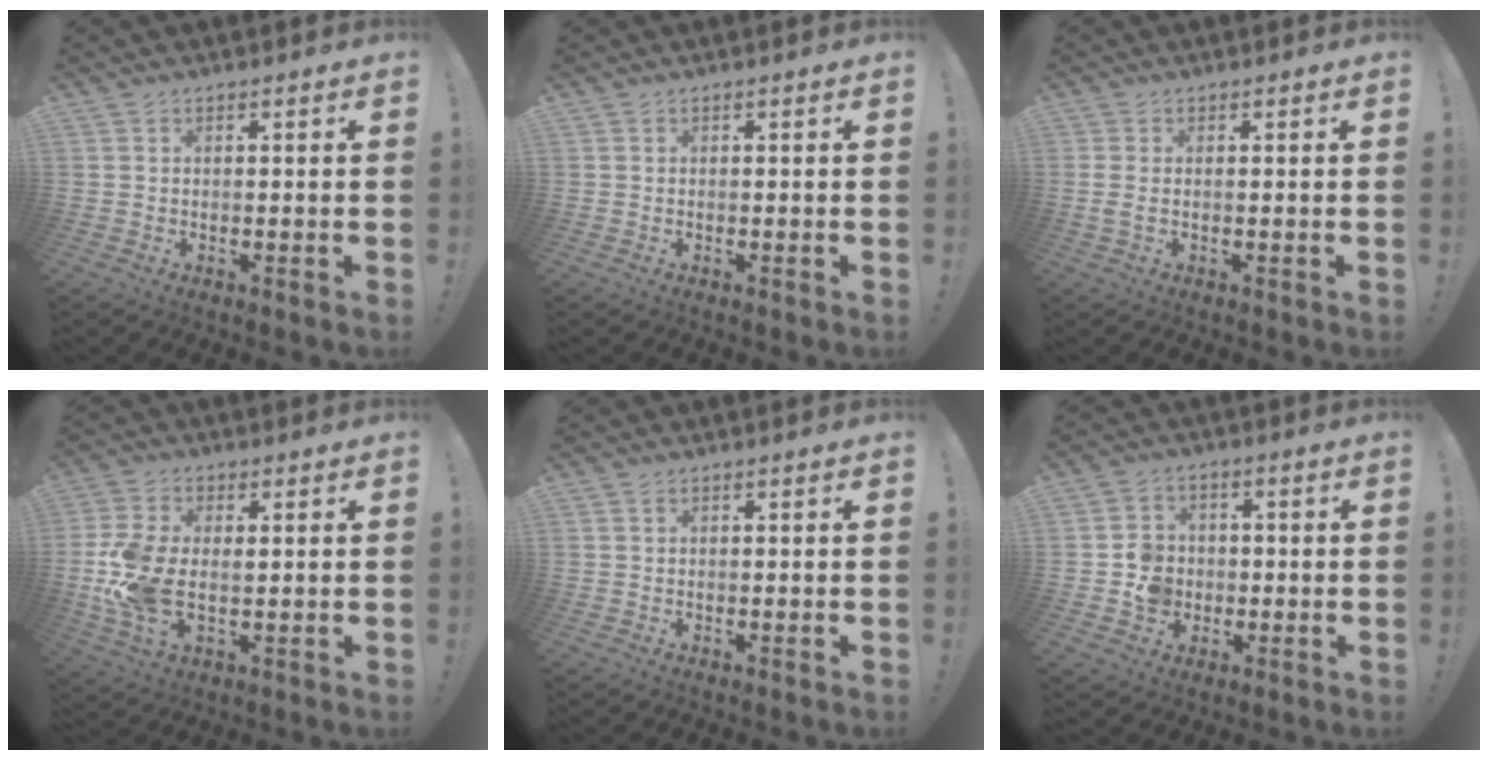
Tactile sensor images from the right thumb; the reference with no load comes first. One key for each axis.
{"total": 0.0}
{"total": 1.7, "fx": 0.3, "fy": 0.5, "fz": 1.6, "tx": -0.026, "ty": -0.003, "tz": 0.005}
{"total": 11.8, "fx": 0.1, "fy": 7.5, "fz": 9.2, "tx": -0.174, "ty": -0.009, "tz": 0.005}
{"total": 0.0}
{"total": 8.1, "fx": -1.9, "fy": 7.4, "fz": 2.6, "tx": -0.036, "ty": 0.021, "tz": -0.028}